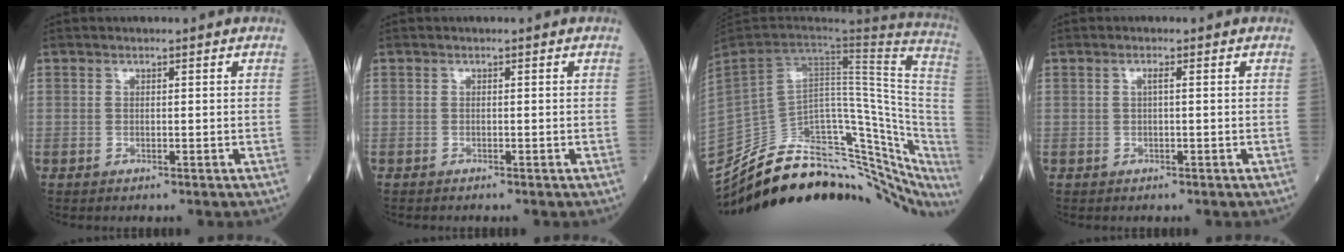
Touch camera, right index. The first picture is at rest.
{"total": 1.1, "force": [-0.8, 0.5, 0.5], "torque": [-0.018, -0.003, -0.010]}
{"total": 42.0, "force": [-33.1, 11.5, 23.1], "torque": [-0.279, -0.033, -0.458]}
{"total": 1.2, "force": [0.2, 0.3, 1.1], "torque": [-0.029, 0.001, 0.005]}